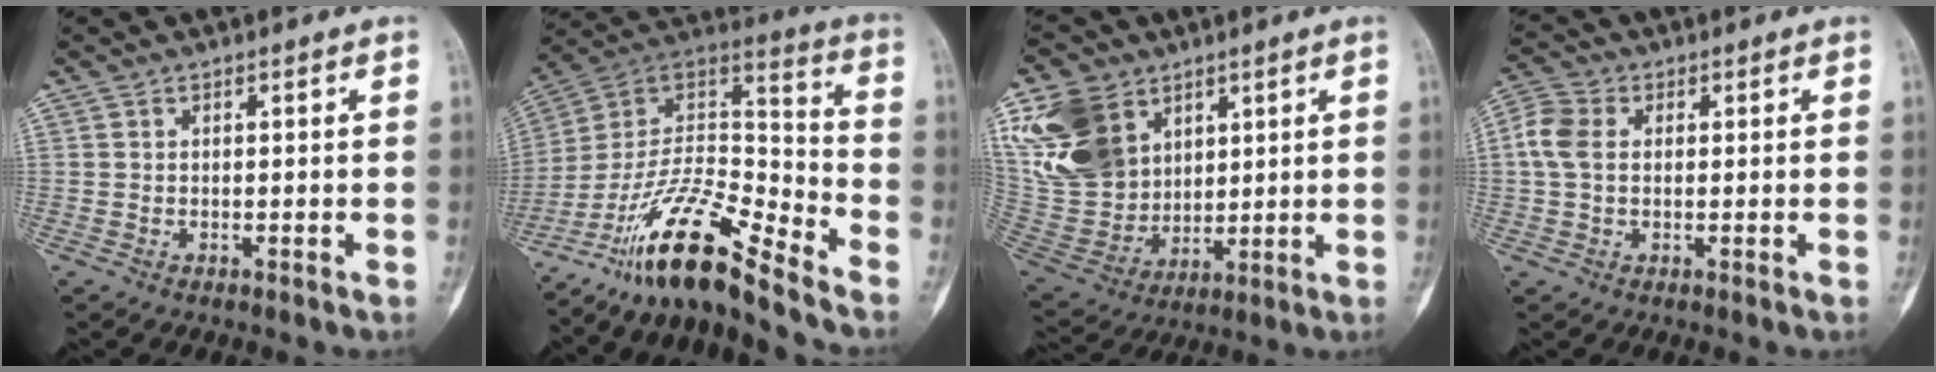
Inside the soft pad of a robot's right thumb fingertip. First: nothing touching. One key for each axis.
{"total": 17.6, "fx": -14.0, "fy": 3.0, "fz": 10.4, "tx": -0.178, "ty": 0.102, "tz": -0.255}
{"total": 18.6, "fx": 8.1, "fy": 13.7, "fz": 9.6, "tx": -0.184, "ty": -0.017, "tz": 0.173}
{"total": 5.8, "fx": 0.5, "fy": 4.1, "fz": 4.1, "tx": -0.102, "ty": 0.016, "tz": 0.004}